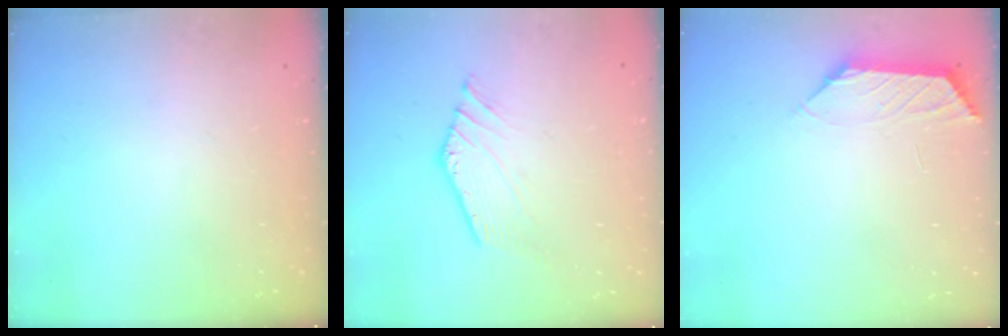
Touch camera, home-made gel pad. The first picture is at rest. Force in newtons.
{"total": 5.4, "press": 5.4, "slide": 0.9}
{"total": 1.7, "press": 1.6, "slide": 0.5}